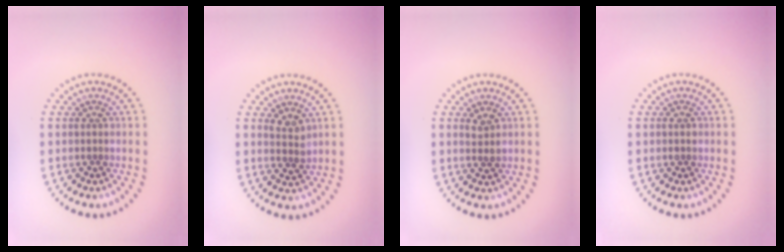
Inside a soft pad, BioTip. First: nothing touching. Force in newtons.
{"total": 1.4, "press": 1.2, "slide": 0.7}
{"total": 1.5, "press": 1.4, "slide": 0.6}
{"total": 1.0, "press": 1.0, "slide": 0.0}